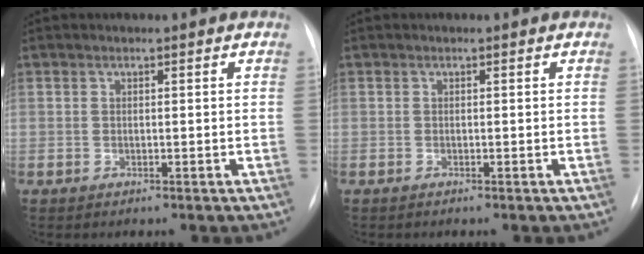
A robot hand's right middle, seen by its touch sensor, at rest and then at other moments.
{"total": 0.0}